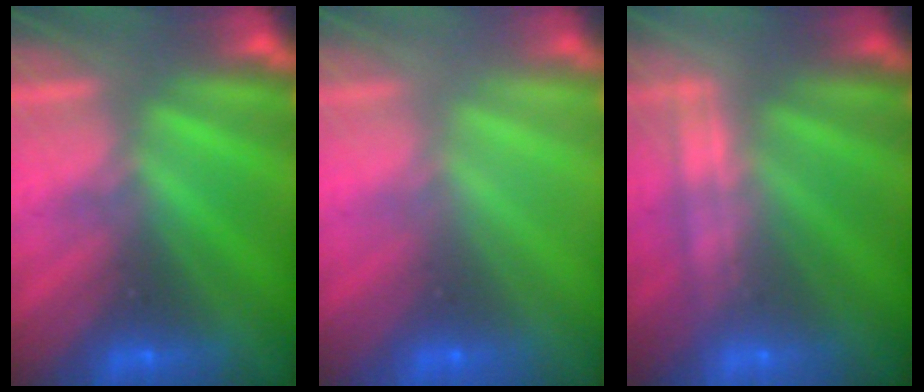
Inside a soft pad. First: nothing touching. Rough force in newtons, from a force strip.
{"total": 2.2}
{"total": 2.3}